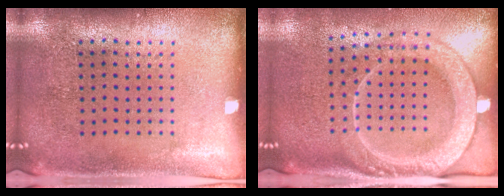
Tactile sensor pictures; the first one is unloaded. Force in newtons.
{"total": 2.4, "press": 2.2, "slide": 1.1}